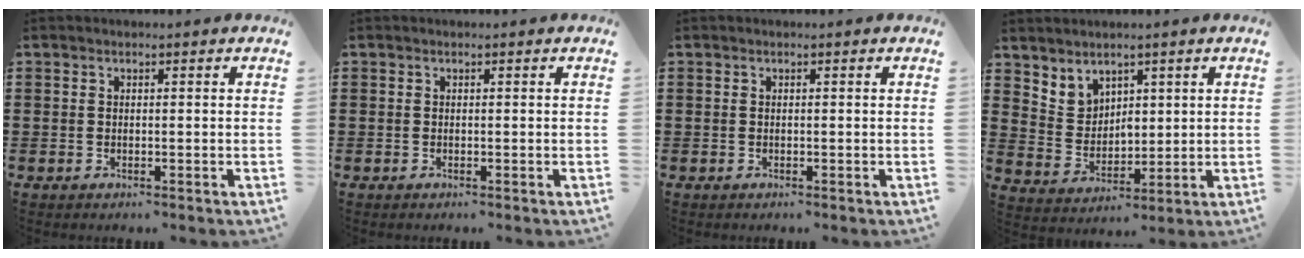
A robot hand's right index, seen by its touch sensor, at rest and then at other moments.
{"total": 0.0}
{"total": 0.0}
{"total": 4.5, "force": [3.2, 3.1, 0.3], "torque": [-0.026, -0.001, 0.062]}